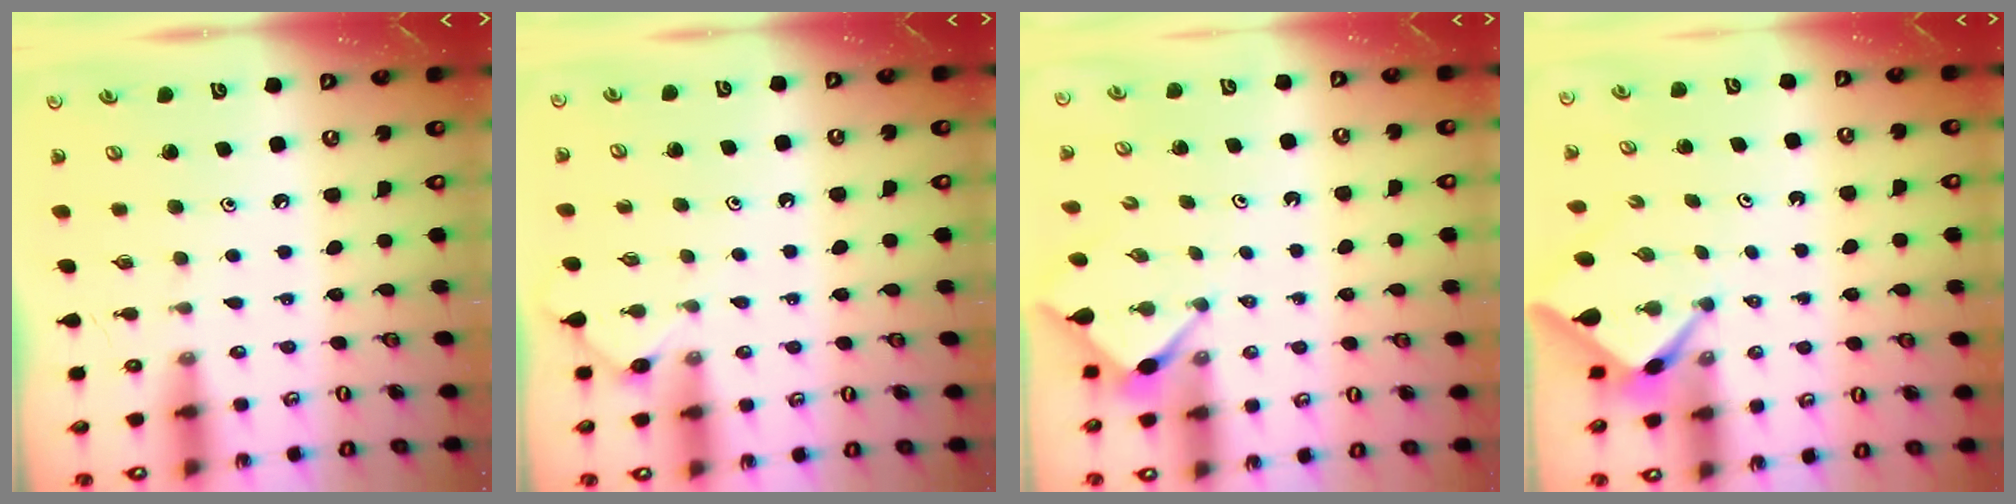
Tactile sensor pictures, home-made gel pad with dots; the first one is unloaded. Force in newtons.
{"total": 3.0, "press": 3.0, "slide": 0.4}
{"total": 2.8, "press": 2.8, "slide": 0.3}
{"total": 2.5, "press": 2.5, "slide": 0.3}